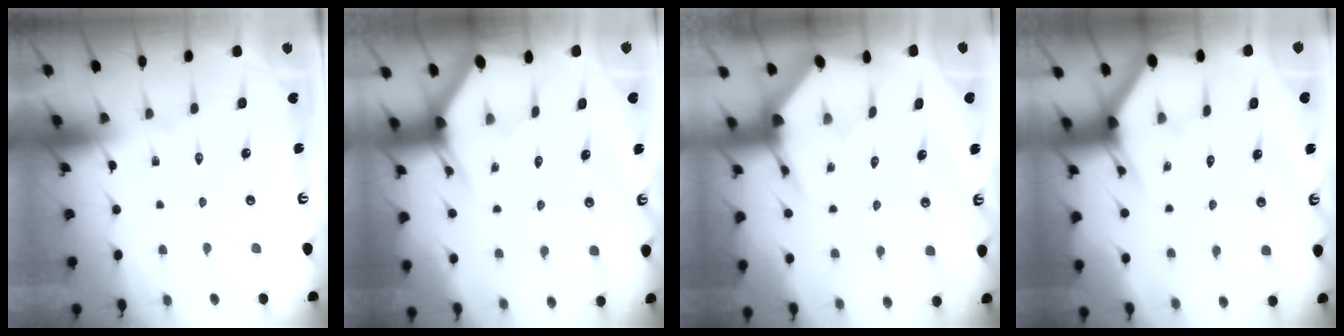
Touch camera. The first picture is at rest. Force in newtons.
{"total": 3.0, "press": 3.0, "slide": 0.1}
{"total": 3.7, "press": 3.6, "slide": 0.4}
{"total": 2.6, "press": 2.6, "slide": 0.1}